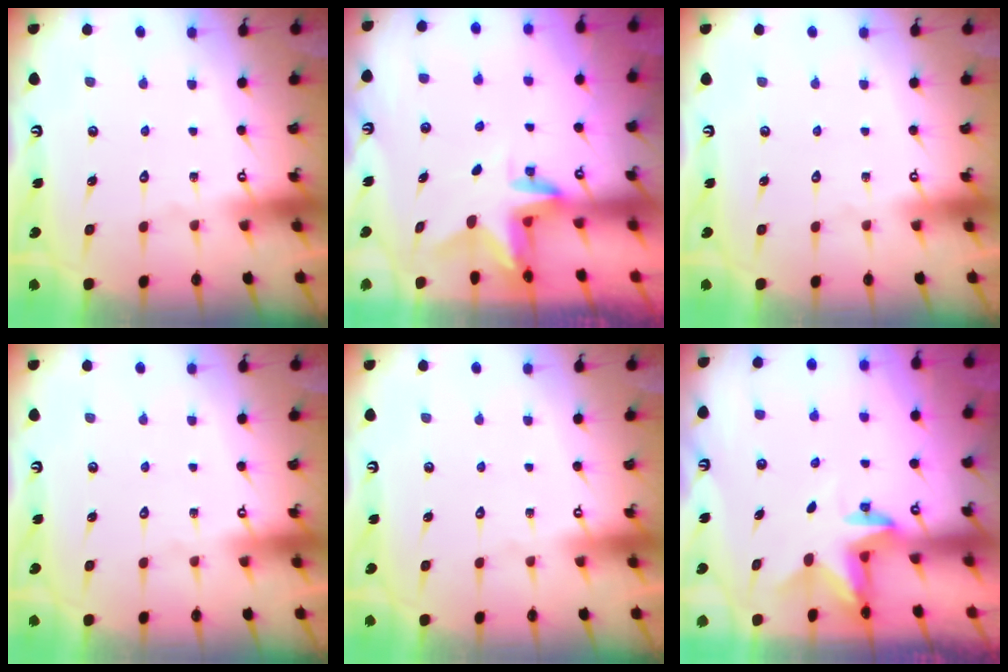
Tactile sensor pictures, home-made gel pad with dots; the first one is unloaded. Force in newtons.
{"total": 2.9, "press": 2.9, "slide": 0.3}
{"total": 0.0}
{"total": 0.0}
{"total": 0.0}
{"total": 2.4, "press": 2.3, "slide": 0.4}